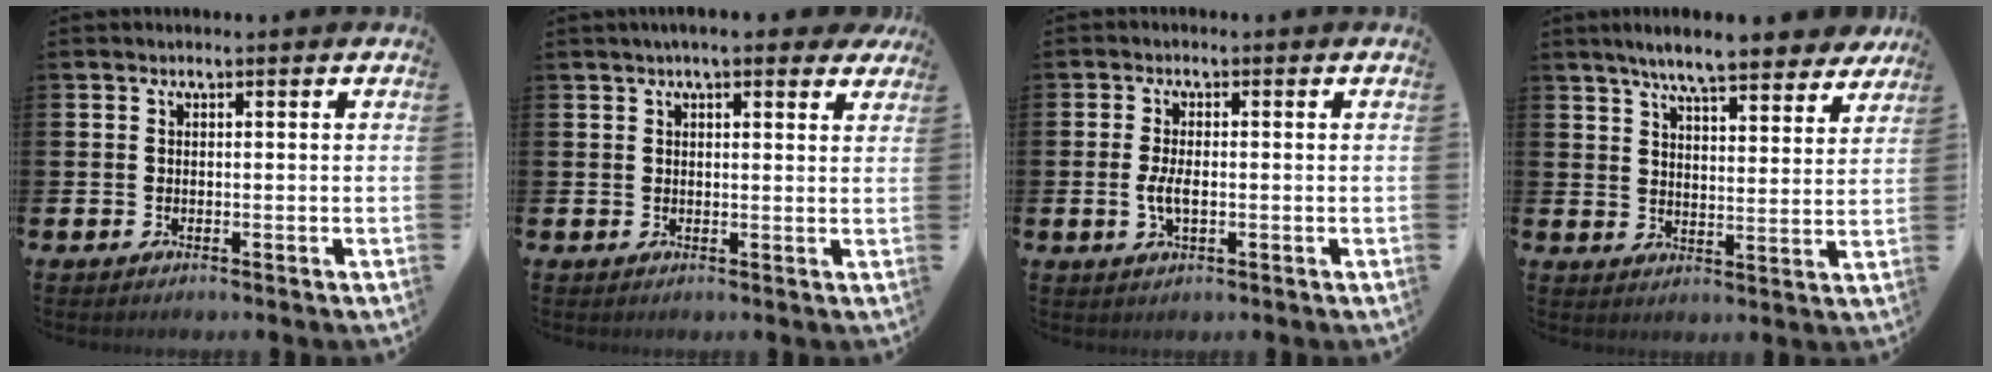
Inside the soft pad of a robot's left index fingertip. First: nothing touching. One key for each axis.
{"total": 3.6, "fx": 3.2, "fy": 0.7, "fz": 1.7, "tx": -0.030, "ty": -0.008, "tz": 0.055}
{"total": 3.1, "fx": -0.3, "fy": 1.4, "fz": 2.7, "tx": -0.048, "ty": 0.003, "tz": -0.007}
{"total": 7.9, "fx": 7.3, "fy": 1.0, "fz": 2.8, "tx": -0.068, "ty": -0.036, "tz": 0.129}